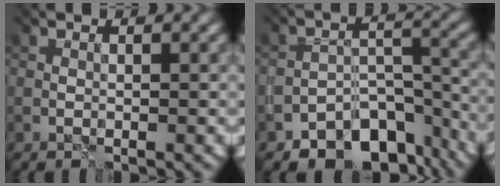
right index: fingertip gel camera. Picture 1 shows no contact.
{"total": 7.6, "force": [-6.2, 3.7, 2.5], "torque": [-0.019, -0.009, -0.100]}